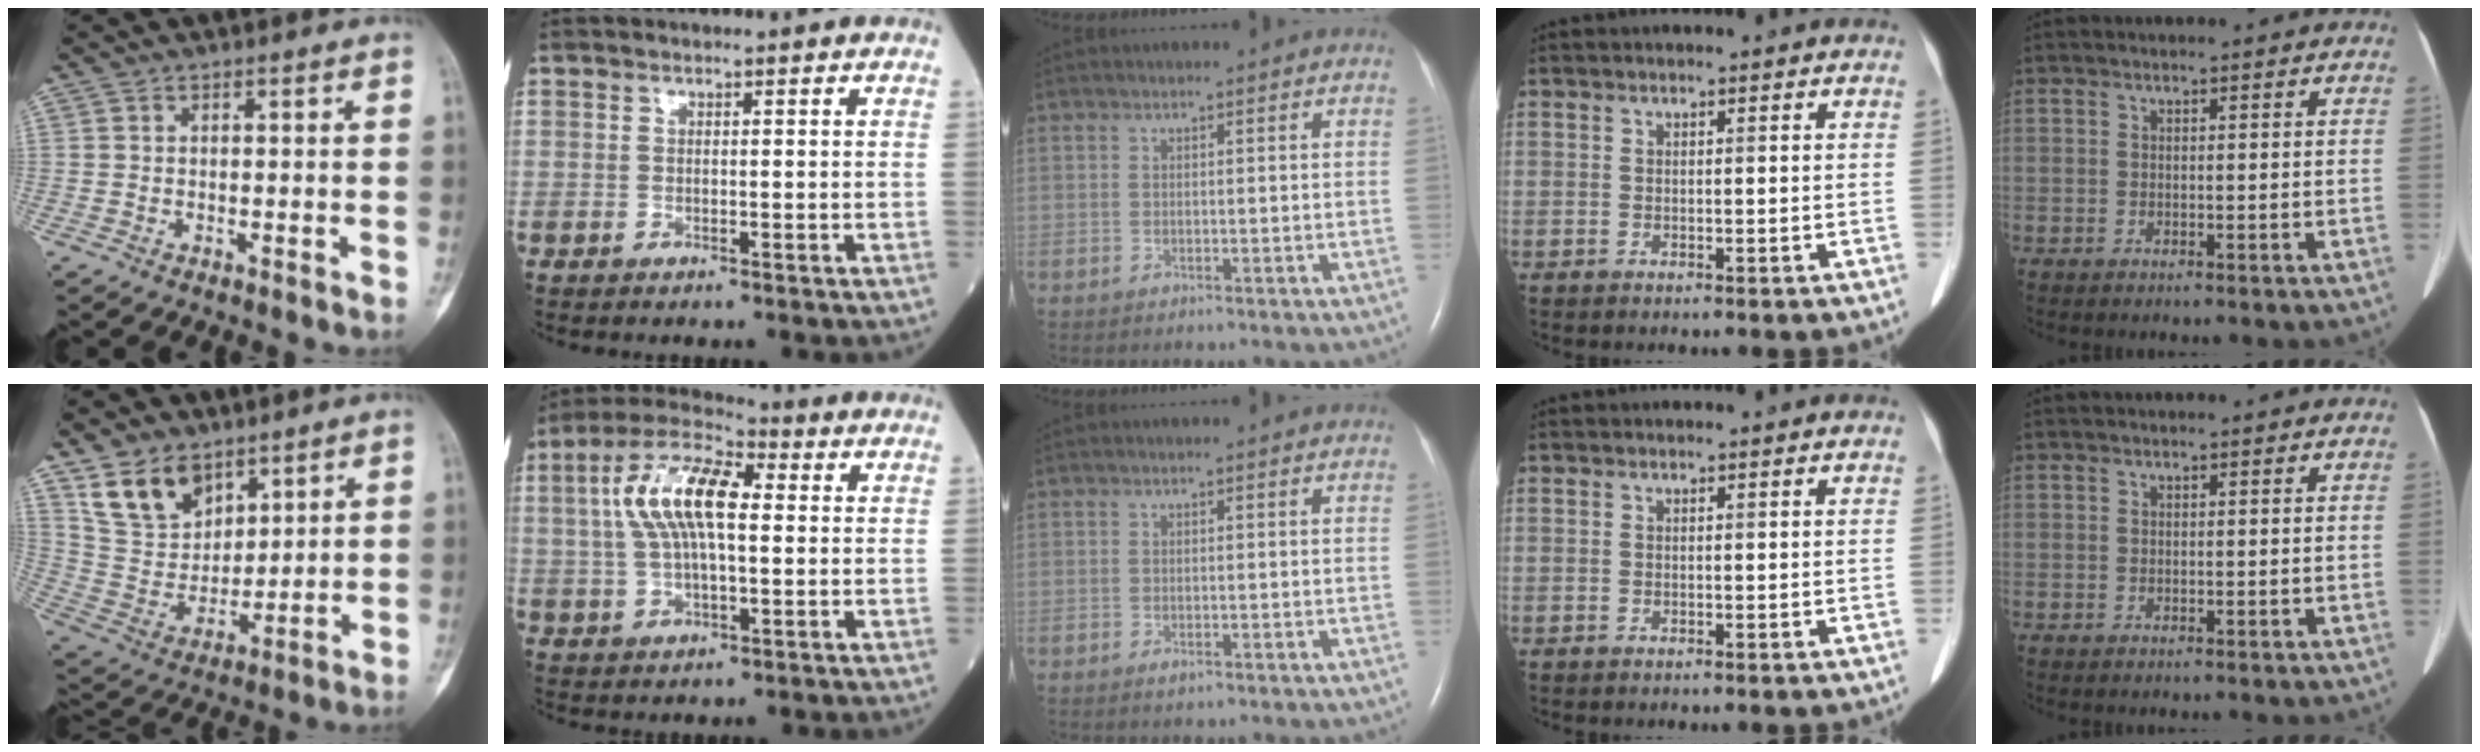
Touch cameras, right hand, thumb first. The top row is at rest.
{"thumb": {"total": 12.5, "force": [8.0, 8.0, 5.2], "torque": [-0.073, -0.040, 0.165]}, "index": {"total": 12.5, "force": [2.0, 4.5, 11.5], "torque": [-0.241, 0.028, 0.034]}, "middle": {"total": 0.8, "force": [-0.5, 0.3, 0.6], "torque": [-0.011, -0.001, -0.005]}}